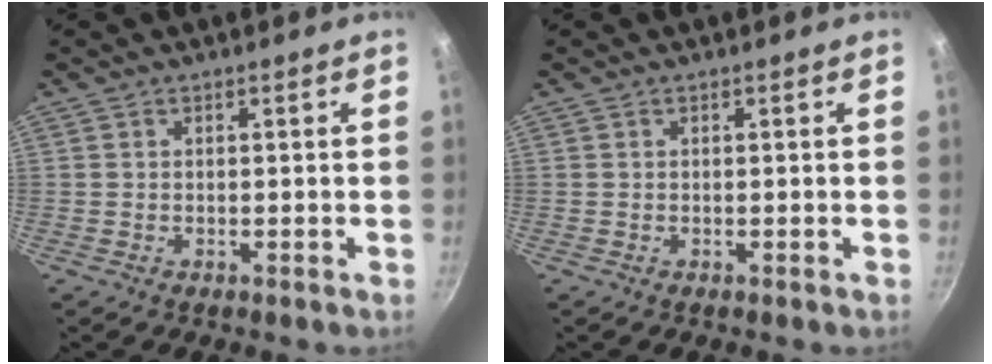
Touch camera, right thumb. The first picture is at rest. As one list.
[{"total": 0.0}]